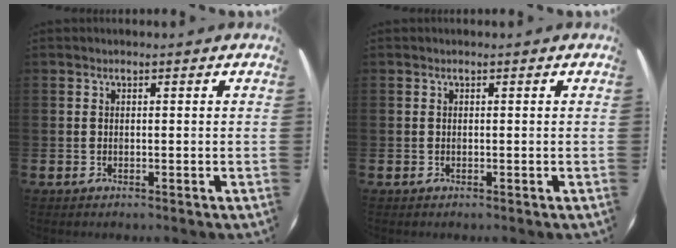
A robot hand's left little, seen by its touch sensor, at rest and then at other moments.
{"total": 0.0}